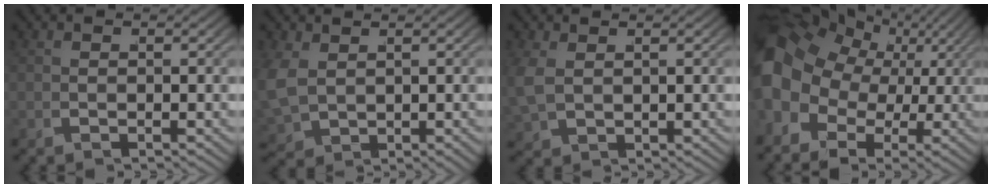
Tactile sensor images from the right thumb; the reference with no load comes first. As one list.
[{"total": 4.2, "force": [0.8, 3.5, 2.3], "torque": [-0.069, -0.021, 0.034]}, {"total": 2.6, "force": [1.0, 2.0, 1.4], "torque": [-0.042, -0.004, 0.028]}, {"total": 11.7, "force": [2.5, 8.8, 7.2], "torque": [-0.142, 0.003, 0.035]}]